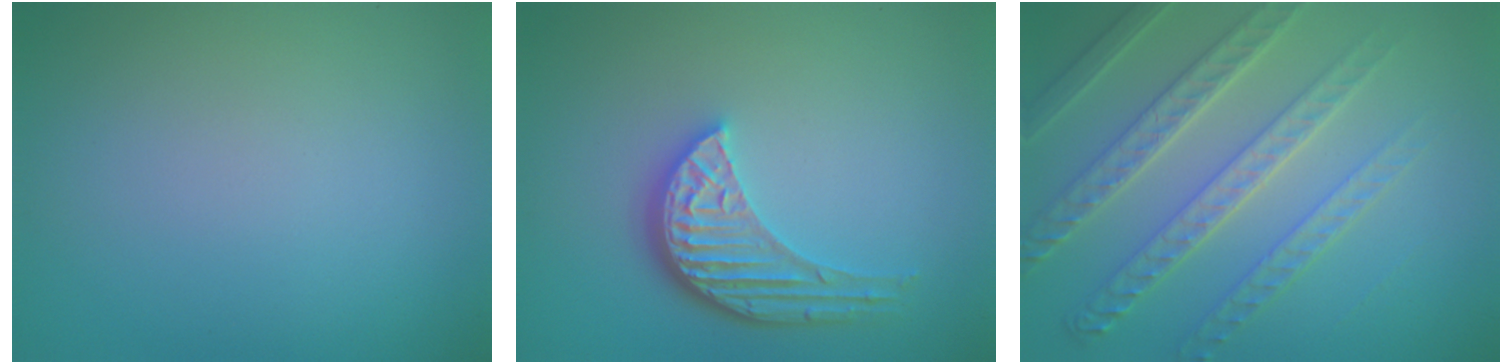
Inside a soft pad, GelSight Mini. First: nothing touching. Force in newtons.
{"total": 4.7, "press": 3.7, "slide": 2.9}
{"total": 5.1, "press": 4.9, "slide": 1.7}